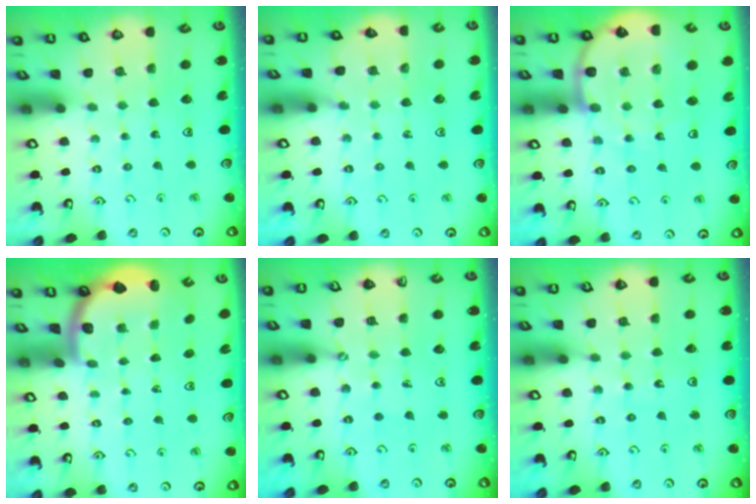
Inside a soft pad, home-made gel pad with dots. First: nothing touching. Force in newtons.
{"total": 5.9, "press": 5.8, "slide": 1.1}
{"total": 10.3, "press": 10.1, "slide": 2.1}
{"total": 1.8, "press": 1.8, "slide": 0.1}
{"total": 0.7, "press": 0.7, "slide": 0.0}
{"total": 3.7, "press": 3.7, "slide": 0.2}